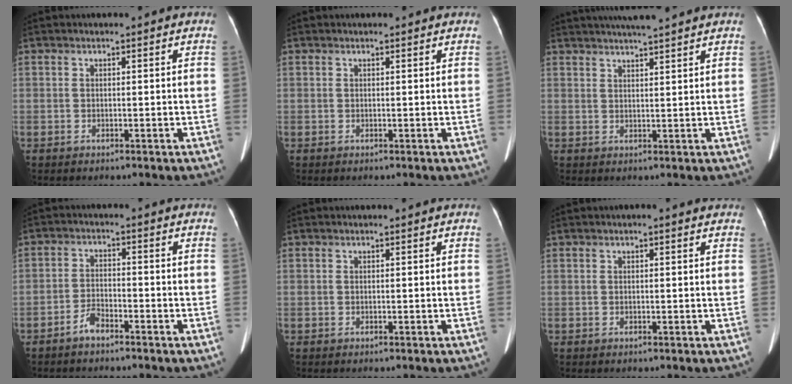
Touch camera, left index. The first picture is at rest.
{"total": 0.5, "force": [0.5, 0.2, 0.1], "torque": [-0.005, 0.000, 0.005]}
{"total": 8.1, "force": [7.2, 0.0, 3.7], "torque": [-0.061, 0.025, 0.098]}
{"total": 3.0, "force": [-2.4, 0.9, 1.5], "torque": [-0.033, 0.002, -0.046]}
{"total": 0.0}
{"total": 0.8, "force": [0.4, 0.3, 0.6], "torque": [-0.014, 0.008, 0.001]}